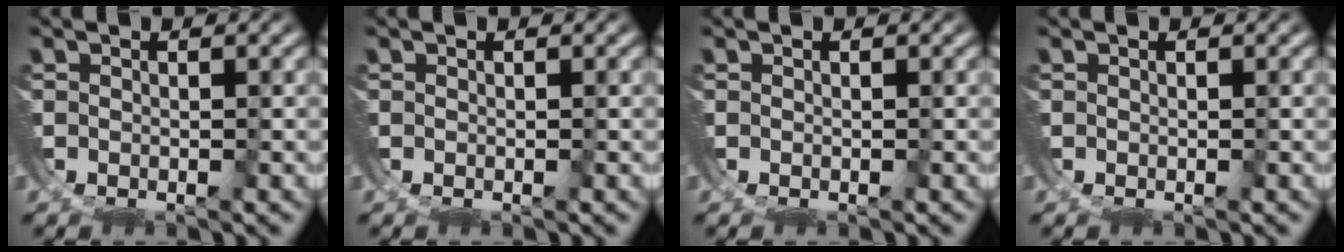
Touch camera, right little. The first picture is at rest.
{"total": 0.0}
{"total": 0.0}
{"total": 0.0}